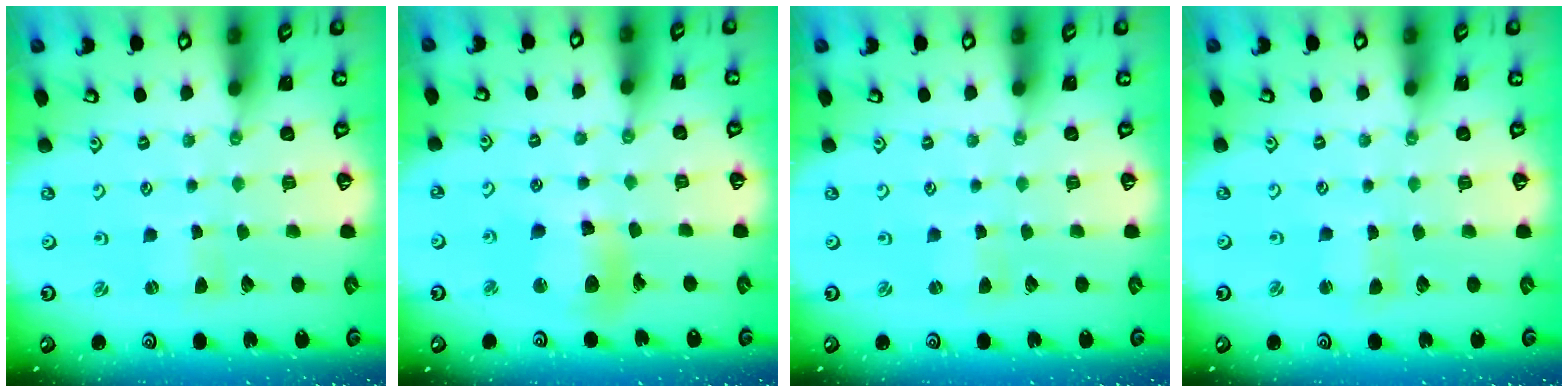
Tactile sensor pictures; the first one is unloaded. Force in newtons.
{"total": 11.1, "press": 11.0, "slide": 1.4}
{"total": 0.0}
{"total": 1.2, "press": 1.1, "slide": 0.3}